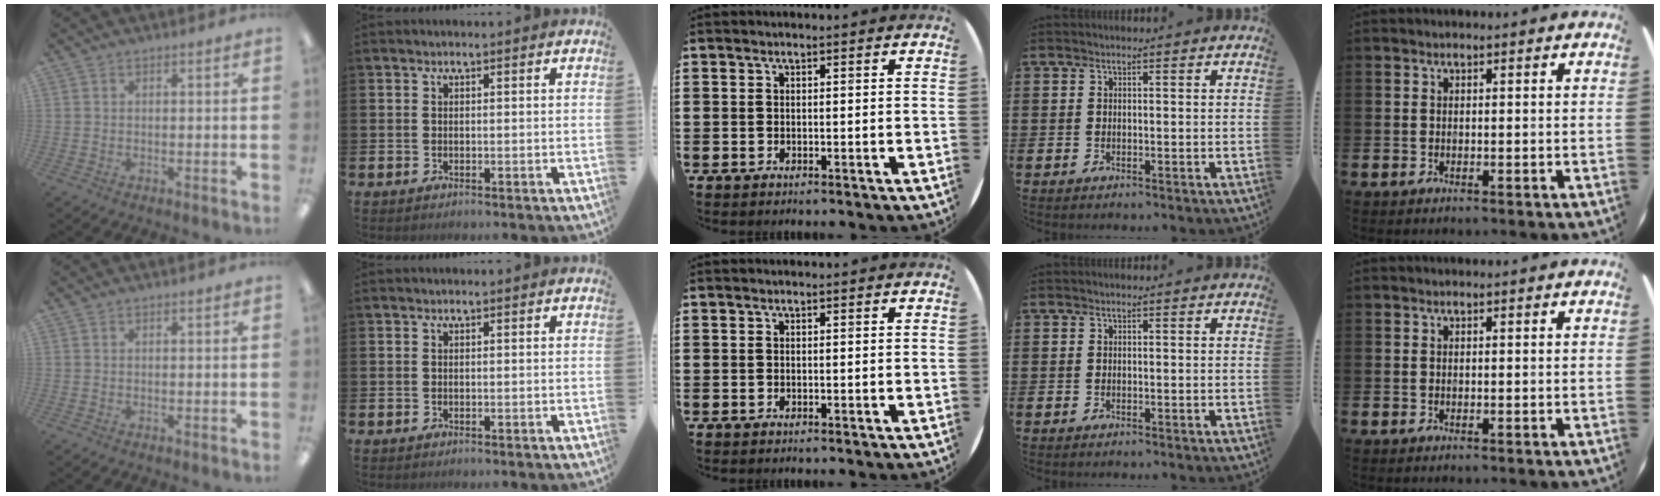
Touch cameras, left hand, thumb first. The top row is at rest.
{}